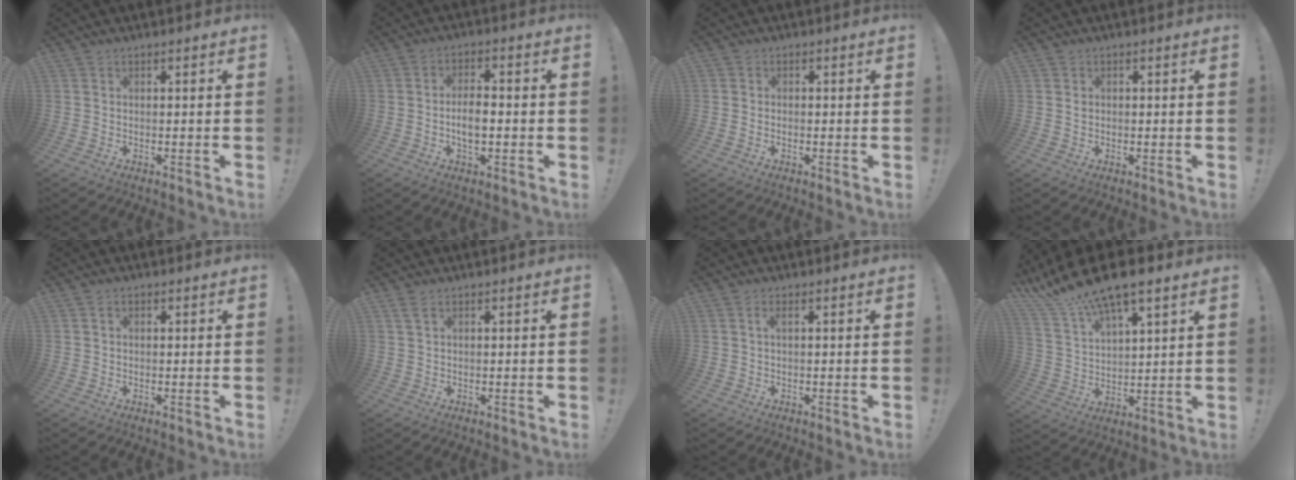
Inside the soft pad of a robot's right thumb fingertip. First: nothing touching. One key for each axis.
{"total": 6.1, "fx": -1.4, "fy": 3.0, "fz": 5.1, "tx": -0.082, "ty": 0.005, "tz": -0.028}
{"total": 0.6, "fx": -0.2, "fy": 0.6, "fz": 0.0, "tx": 0.001, "ty": 0.004, "tz": -0.003}
{"total": 0.6, "fx": 0.4, "fy": 0.5, "fz": -0.2, "tx": 0.010, "ty": 0.001, "tz": 0.005}
{"total": 0.8, "fx": 0.2, "fy": 0.6, "fz": 0.5, "tx": -0.001, "ty": -0.001, "tz": 0.002}
{"total": 1.9, "fx": 1.1, "fy": 0.6, "fz": 1.4, "tx": -0.025, "ty": -0.002, "tz": 0.018}
{"total": 1.5, "fx": 0.3, "fy": 0.1, "fz": 1.4, "tx": -0.021, "ty": -0.001, "tz": 0.003}
{"total": 13.2, "fx": 11.0, "fy": 3.0, "fz": 6.8, "tx": -0.143, "ty": -0.074, "tz": 0.195}